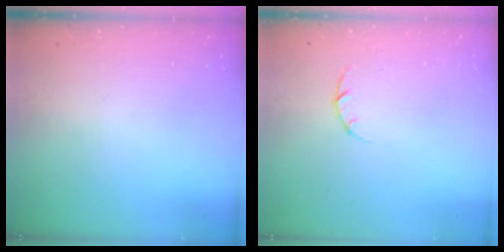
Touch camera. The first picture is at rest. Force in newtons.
{"total": 3.0, "press": 3.0, "slide": 0.4}